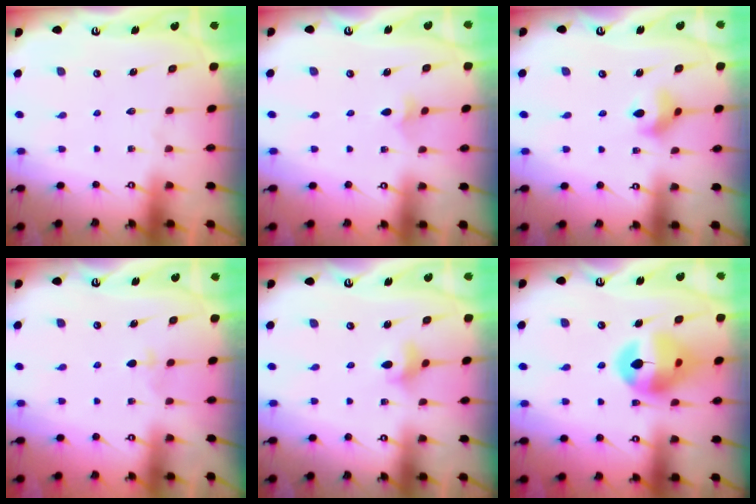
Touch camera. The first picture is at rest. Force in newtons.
{"total": 2.3, "press": 2.3, "slide": 0.5}
{"total": 6.1, "press": 6.1, "slide": 0.5}
{"total": 1.9, "press": 1.9, "slide": 0.4}
{"total": 3.8, "press": 3.8, "slide": 0.6}
{"total": 14.3, "press": 14.2, "slide": 1.6}